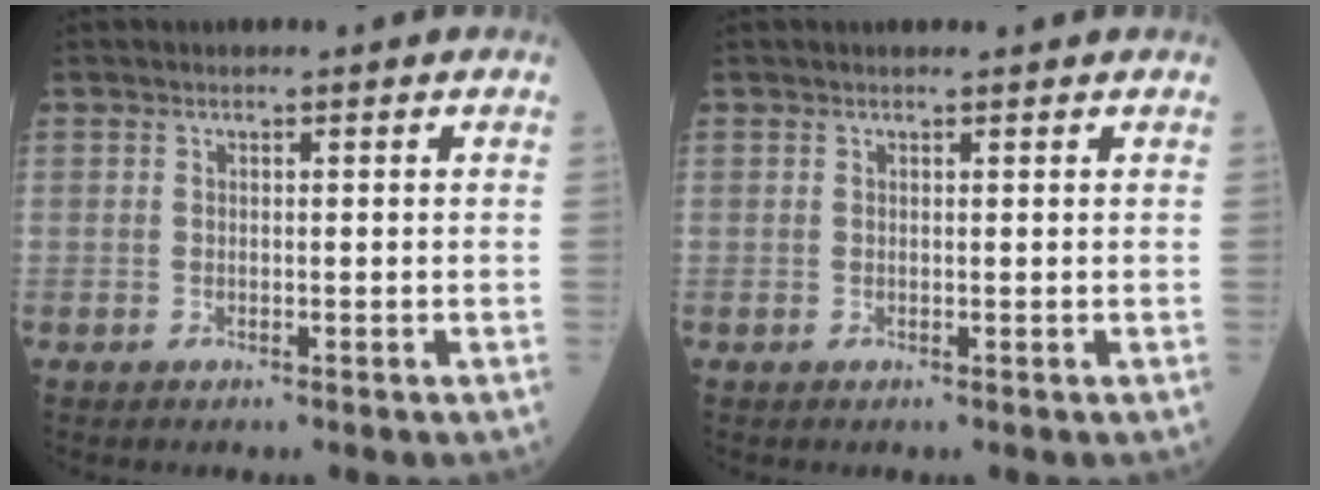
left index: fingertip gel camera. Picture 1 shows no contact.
{"total": 1.3, "force": [1.2, -0.1, 0.4], "torque": [-0.002, 0.008, 0.019]}